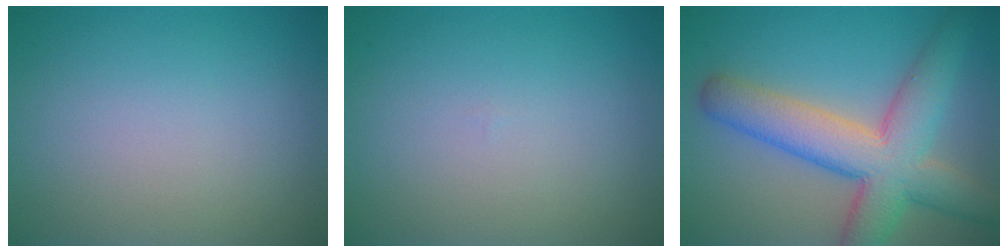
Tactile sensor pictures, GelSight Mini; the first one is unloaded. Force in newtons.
{"total": 0.0}
{"total": 8.7, "press": 8.7, "slide": 0.3}